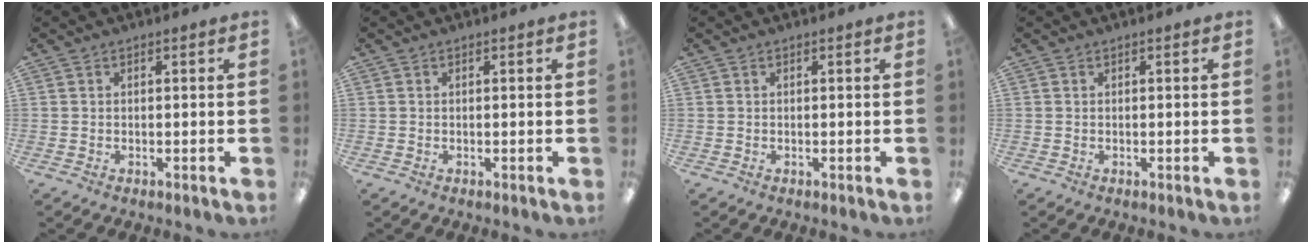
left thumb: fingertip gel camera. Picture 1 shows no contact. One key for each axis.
{"total": 0.0}
{"total": 0.0}
{"total": 0.0}